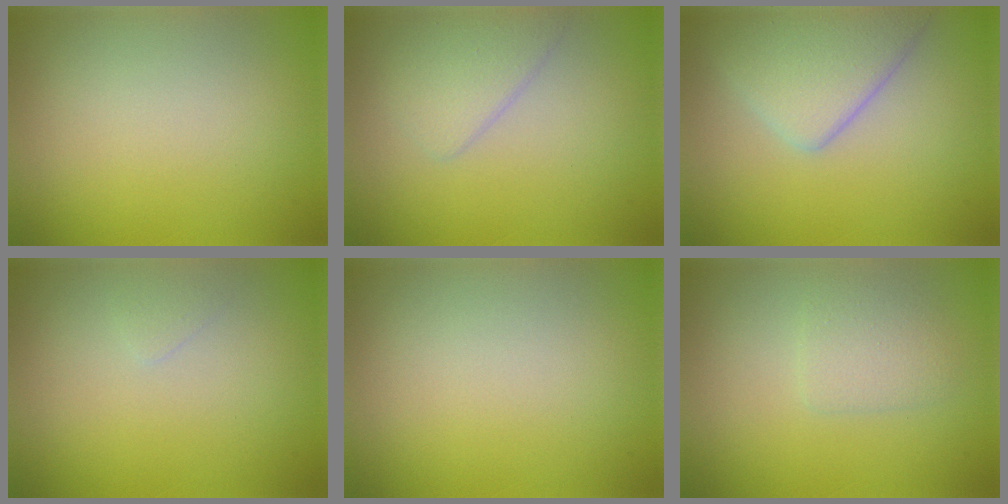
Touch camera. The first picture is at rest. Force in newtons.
{"total": 2.1, "press": 2.1, "slide": 0.1}
{"total": 4.5, "press": 4.5, "slide": 0.2}
{"total": 0.5, "press": 0.5, "slide": 0.0}
{"total": 0.0}
{"total": 1.9, "press": 1.9, "slide": 0.0}